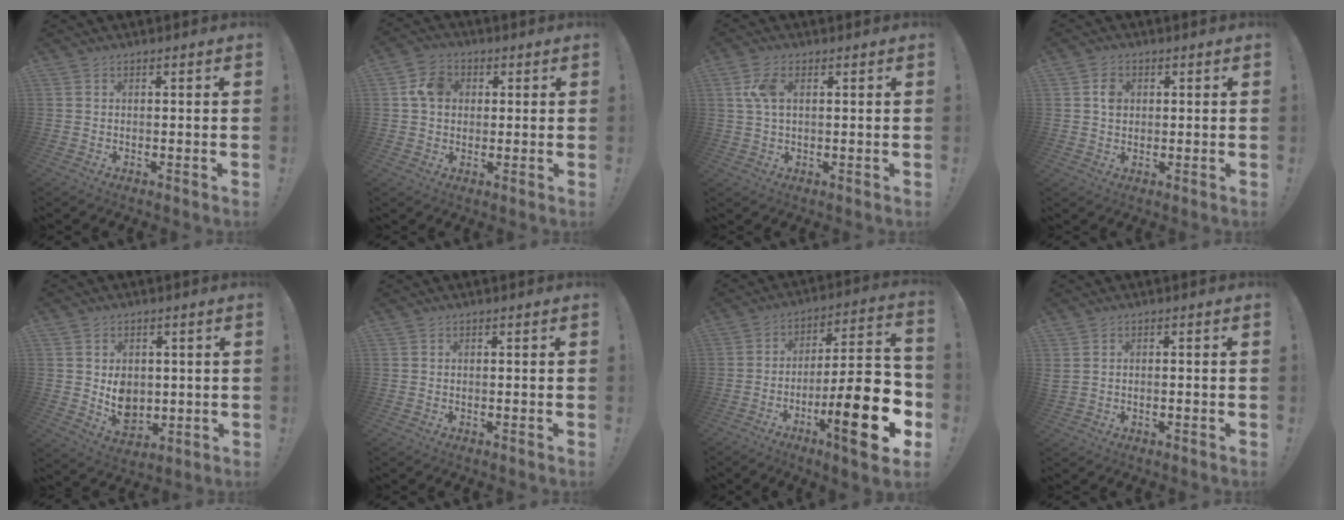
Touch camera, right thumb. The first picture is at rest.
{"total": 8.2, "force": [1.7, 6.7, 4.5], "torque": [-0.077, 0.017, 0.037]}
{"total": 6.0, "force": [1.7, 3.1, 4.8], "torque": [-0.102, 0.006, 0.030]}
{"total": 3.8, "force": [0.6, 3.1, 2.1], "torque": [-0.027, 0.001, 0.008]}
{"total": 8.2, "force": [1.7, 7.2, 3.4], "torque": [-0.051, -0.013, 0.043]}
{"total": 0.0}
{"total": 22.4, "force": [-8.8, 5.1, 19.9], "torque": [-0.285, 0.040, -0.140]}
{"total": 1.2, "force": [0.0, 0.5, 1.1], "torque": [-0.018, 0.001, 0.001]}